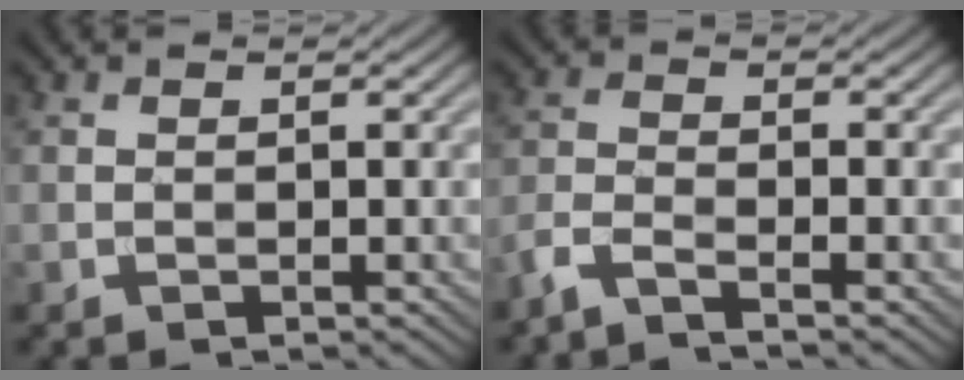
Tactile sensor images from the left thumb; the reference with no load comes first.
{"total": 3.3, "force": [-2.7, 0.5, 1.8], "torque": [-0.042, -0.007, -0.070]}